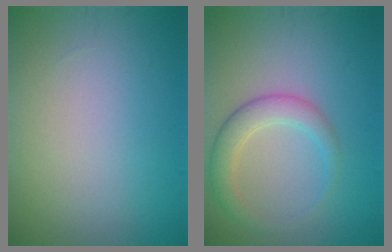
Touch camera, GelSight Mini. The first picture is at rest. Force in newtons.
{"total": 3.5, "press": 3.5, "slide": 0.2}